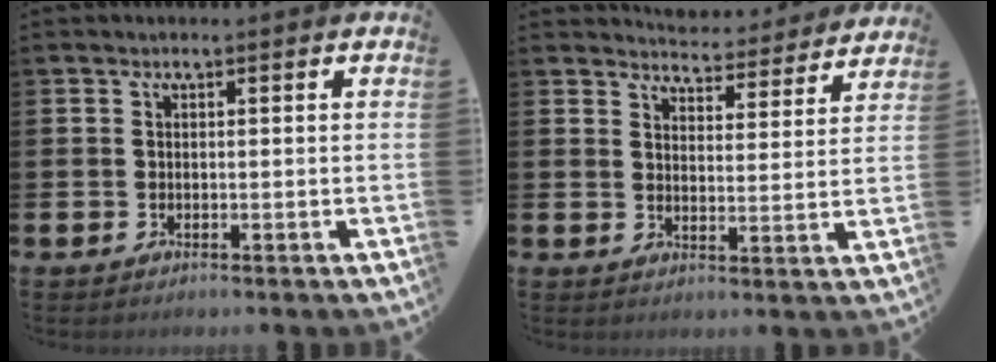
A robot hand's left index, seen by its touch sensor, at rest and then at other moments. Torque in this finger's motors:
{"motor_torque": [0.71, -0.76, 0.06, 0.00]}